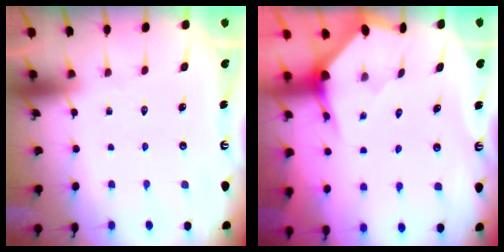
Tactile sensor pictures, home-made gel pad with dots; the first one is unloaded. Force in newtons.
{"total": 3.3, "press": 3.3, "slide": 0.3}